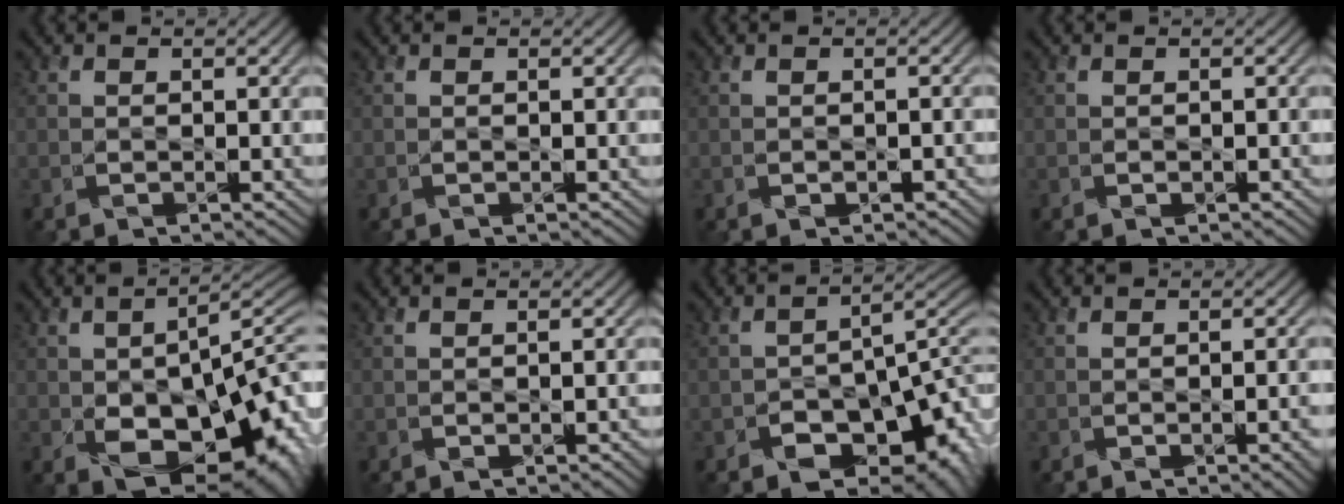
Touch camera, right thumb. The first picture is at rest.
{"total": 0.0}
{"total": 1.0, "force": [-0.5, 0.6, 0.7], "torque": [-0.014, -0.003, -0.005]}
{"total": 0.6, "force": [-0.2, 0.3, 0.5], "torque": [-0.010, -0.002, -0.001]}
{"total": 16.3, "force": [-4.8, 9.0, 12.7], "torque": [-0.193, -0.034, -0.057]}
{"total": 1.2, "force": [-0.4, 0.6, 1.0], "torque": [-0.019, -0.004, -0.003]}
{"total": 12.1, "force": [-5.2, 7.2, 8.2], "torque": [-0.112, -0.036, -0.065]}
{"total": 2.8, "force": [-0.9, 0.8, 2.5], "torque": [-0.036, -0.006, -0.006]}